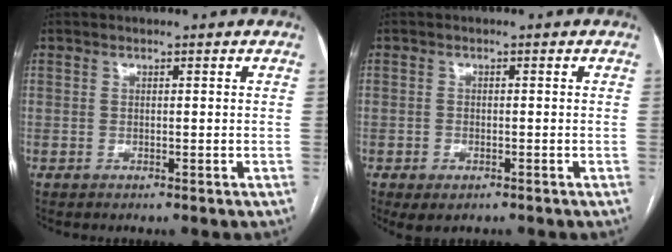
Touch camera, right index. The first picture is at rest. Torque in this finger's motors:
{"motor_torque": [0.47, -0.57, 0.08, -0.01]}